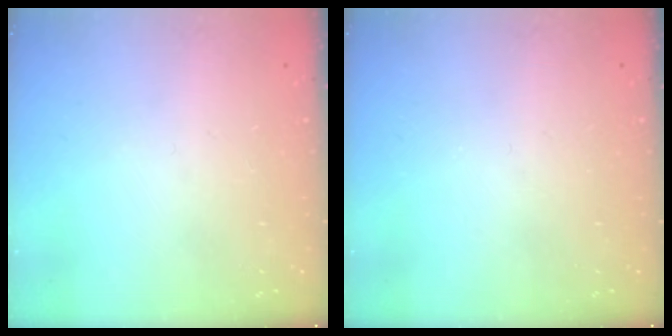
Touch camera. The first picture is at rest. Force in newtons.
{"total": 0.0}